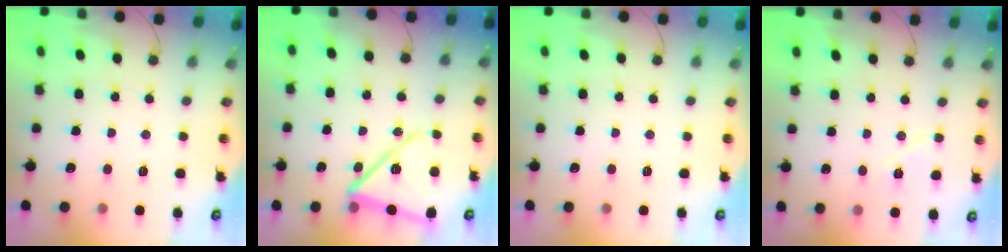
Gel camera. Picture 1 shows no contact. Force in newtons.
{"total": 14.5, "press": 14.5, "slide": 1.2}
{"total": 0.0}
{"total": 5.2, "press": 4.8, "slide": 2.1}